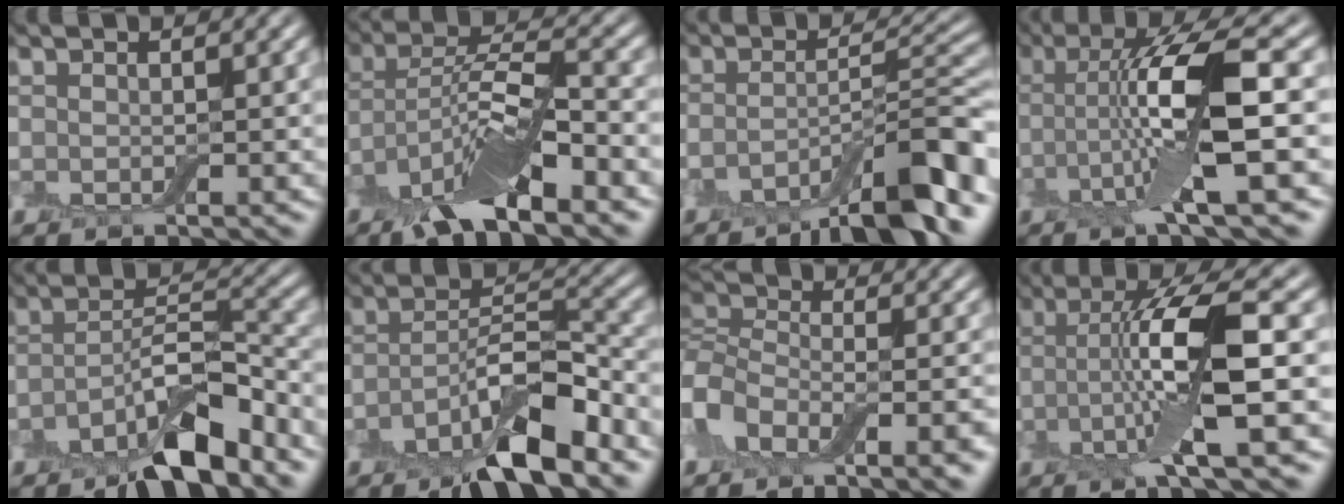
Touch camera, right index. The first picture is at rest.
{"total": 9.2, "force": [-4.8, 3.3, 7.1], "torque": [-0.127, 0.011, -0.098]}
{"total": 9.2, "force": [-5.5, 2.0, 7.0], "torque": [-0.091, 0.015, -0.099]}
{"total": 8.9, "force": [0.0, 2.0, 8.7], "torque": [-0.157, 0.009, -0.001]}
{"total": 6.9, "force": [-4.6, 2.2, 4.7], "torque": [-0.076, 0.012, -0.084]}
{"total": 7.6, "force": [-4.7, 2.3, 5.5], "torque": [-0.089, 0.012, -0.087]}
{"total": 7.4, "force": [-4.3, 3.8, 4.6], "torque": [-0.080, -0.001, -0.086]}
{"total": 8.1, "force": [-0.4, 1.7, 7.9], "torque": [-0.141, 0.009, -0.008]}